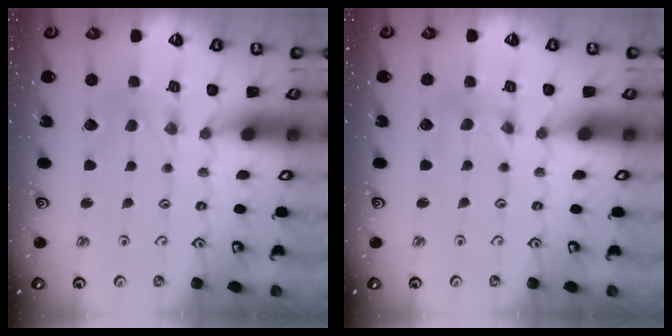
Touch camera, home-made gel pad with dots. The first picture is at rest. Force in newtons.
{"total": 1.5, "press": 1.4, "slide": 0.3}